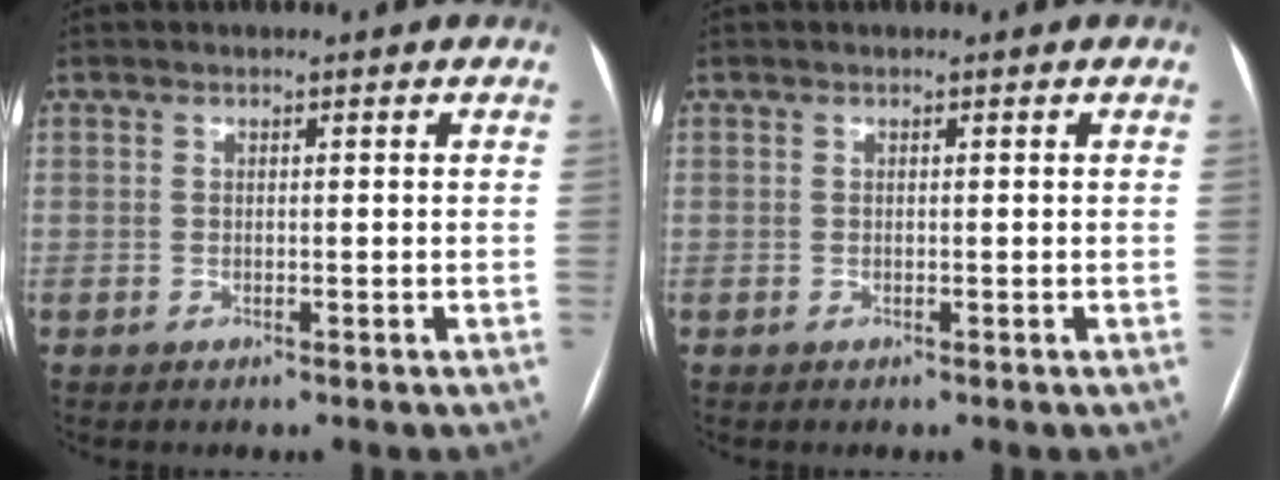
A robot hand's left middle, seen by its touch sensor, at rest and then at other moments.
{"total": 0.0}